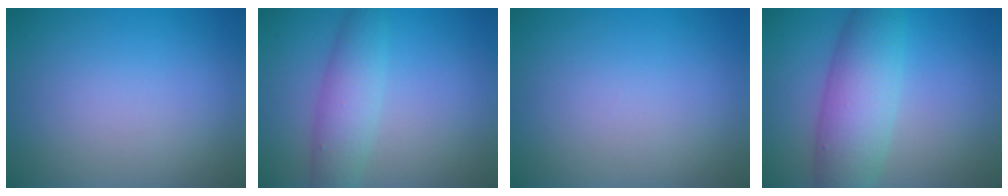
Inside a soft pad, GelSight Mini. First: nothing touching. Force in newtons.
{"total": 3.8, "press": 3.8, "slide": 0.1}
{"total": 0.0}
{"total": 6.8, "press": 6.8, "slide": 0.2}